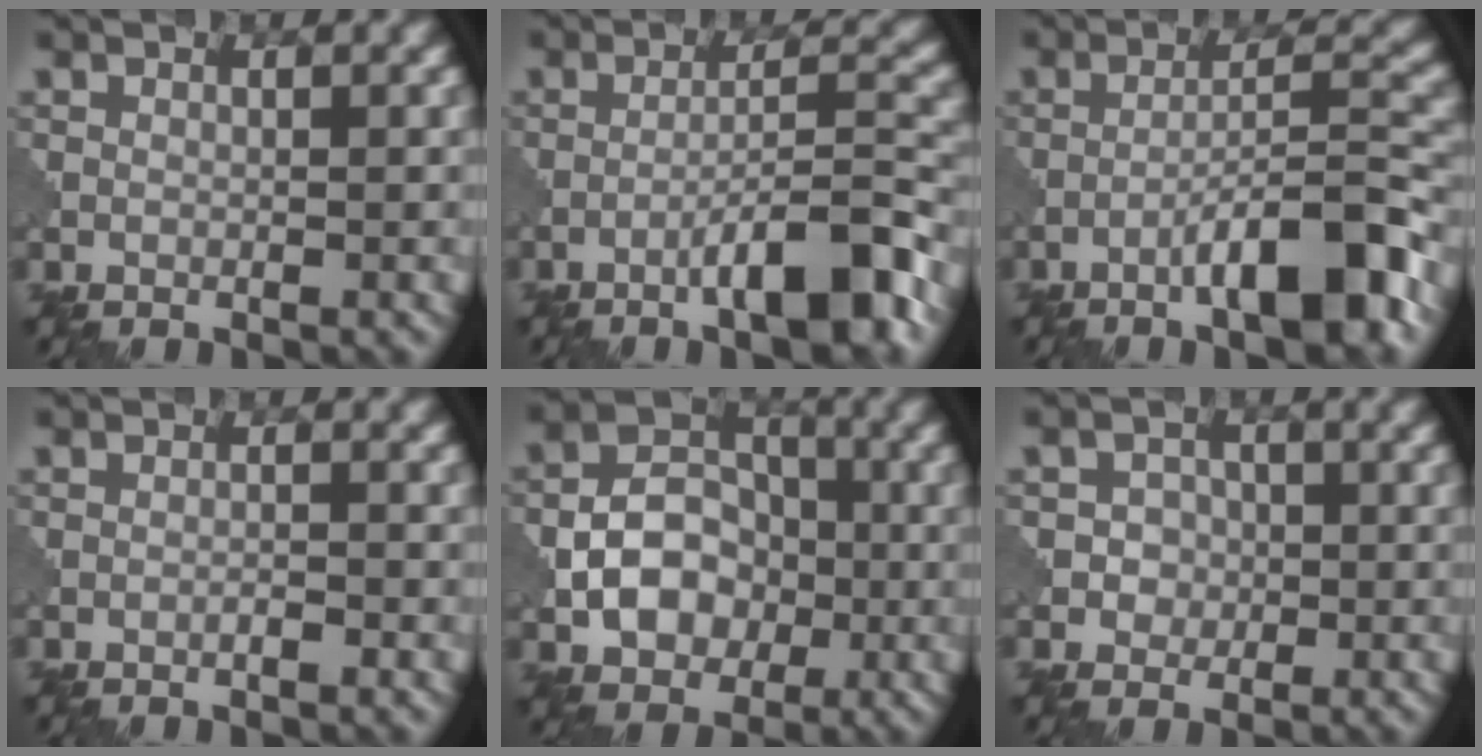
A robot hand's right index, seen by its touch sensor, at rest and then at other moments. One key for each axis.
{"total": 6.9, "fx": -4.0, "fy": 1.0, "fz": 5.5, "tx": -0.082, "ty": 0.017, "tz": -0.069}
{"total": 7.8, "fx": -4.4, "fy": 1.3, "fz": 6.3, "tx": -0.096, "ty": 0.021, "tz": -0.074}
{"total": 0.9, "fx": -0.5, "fy": 0.1, "fz": 0.7, "tx": -0.012, "ty": 0.002, "tz": -0.010}
{"total": 6.3, "fx": -1.4, "fy": 4.8, "fz": 3.9, "tx": -0.059, "ty": 0.003, "tz": -0.025}
{"total": 2.1, "fx": -0.2, "fy": 2.0, "fz": 0.6, "tx": 0.008, "ty": 0.000, "tz": -0.012}